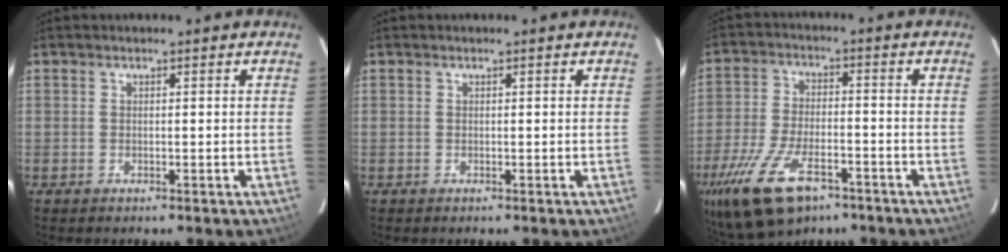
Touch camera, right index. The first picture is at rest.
{"total": 0.0}
{"total": 17.5, "force": [-10.5, 8.1, 11.4], "torque": [-0.256, -0.038, -0.185]}